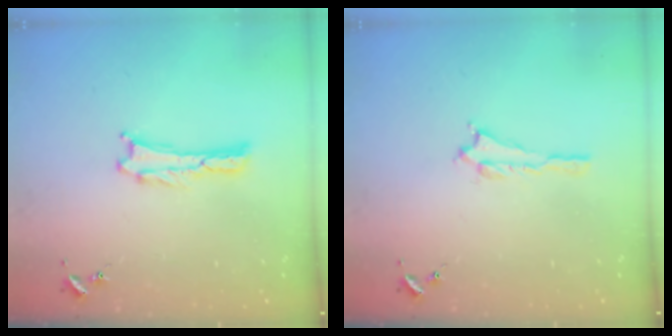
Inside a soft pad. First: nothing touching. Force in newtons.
{"total": 0.6, "press": 0.5, "slide": 0.2}